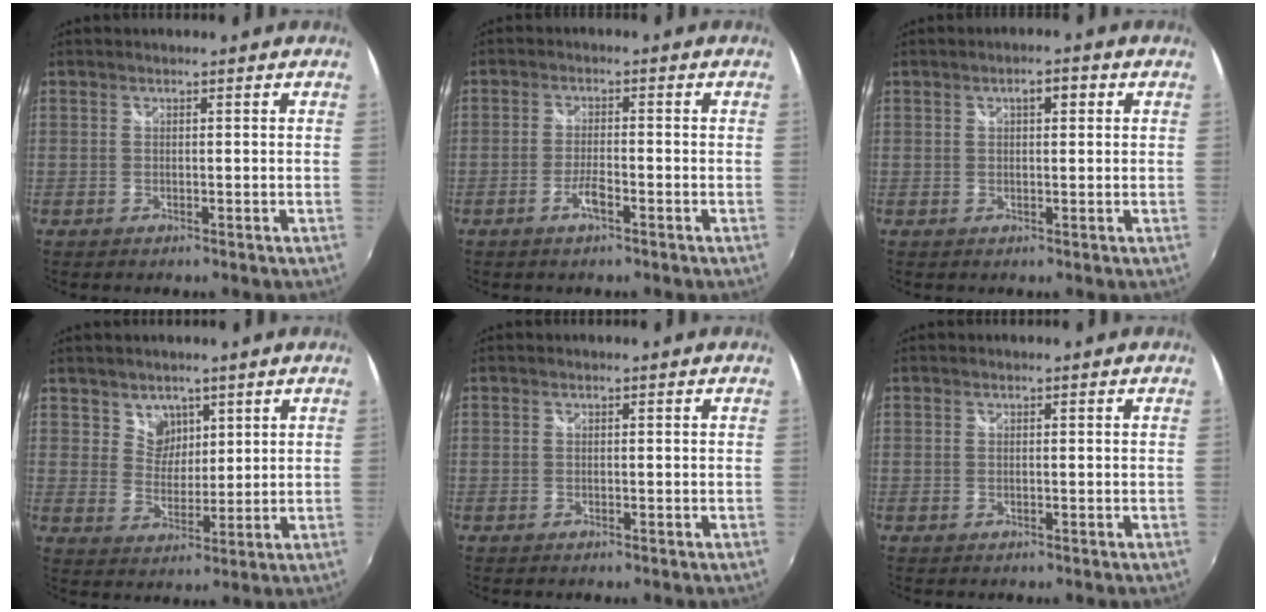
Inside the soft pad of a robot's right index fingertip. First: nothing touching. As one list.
[{"total": 3.1, "force": [-1.8, 0.7, 2.4], "torque": [-0.057, 0.000, -0.038]}, {"total": 2.7, "force": [1.0, 1.2, 2.2], "torque": [-0.033, 0.010, 0.013]}, {"total": 4.7, "force": [3.0, 3.6, 0.6], "torque": [0.000, 0.006, 0.056]}, {"total": 0.0}, {"total": 0.0}]